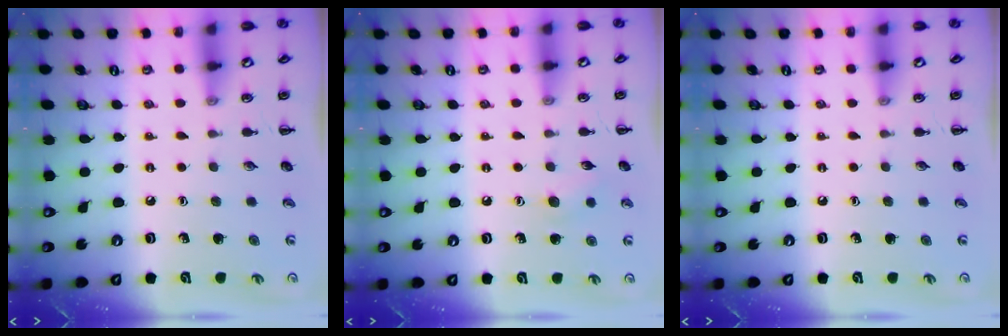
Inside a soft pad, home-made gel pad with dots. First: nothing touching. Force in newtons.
{"total": 6.4, "press": 6.2, "slide": 1.6}
{"total": 0.0}